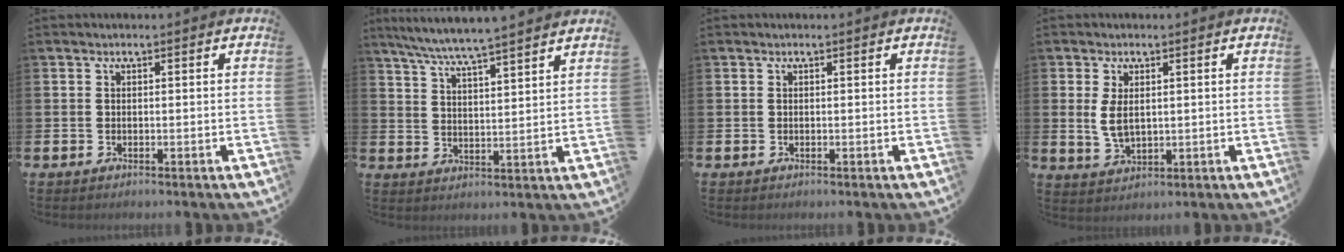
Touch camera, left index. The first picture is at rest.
{"total": 6.6, "force": [6.3, -0.5, 1.9], "torque": [-0.063, -0.032, 0.112]}
{"total": 0.0}
{"total": 3.9, "force": [1.1, 2.0, 3.1], "torque": [-0.048, -0.001, 0.016]}